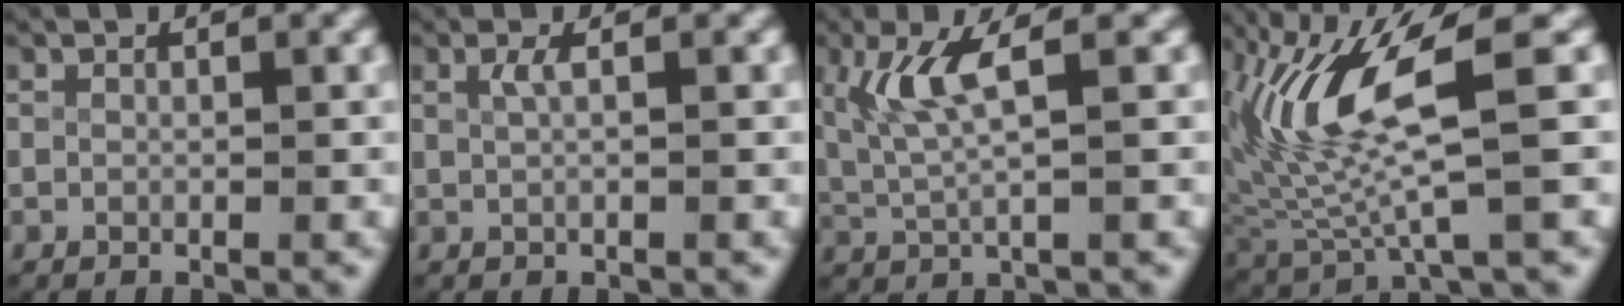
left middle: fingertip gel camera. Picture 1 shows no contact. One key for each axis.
{"total": 1.1, "fx": 0.2, "fy": 0.0, "fz": 1.1, "tx": -0.023, "ty": -0.003, "tz": 0.010}
{"total": 4.2, "fx": 1.2, "fy": 1.3, "fz": 3.9, "tx": -0.094, "ty": -0.005, "tz": 0.029}
{"total": 8.0, "fx": 0.9, "fy": 3.3, "fz": 7.2, "tx": -0.158, "ty": -0.004, "tz": 0.023}